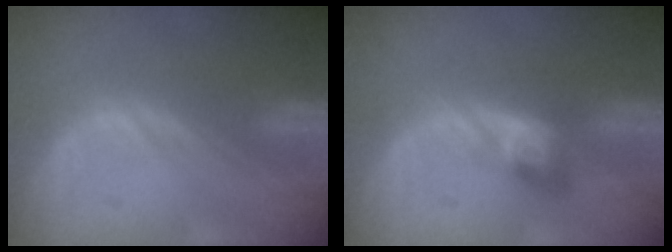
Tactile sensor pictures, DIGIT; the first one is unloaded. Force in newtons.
{"total": 3.9, "press": 3.9, "slide": 0.3}